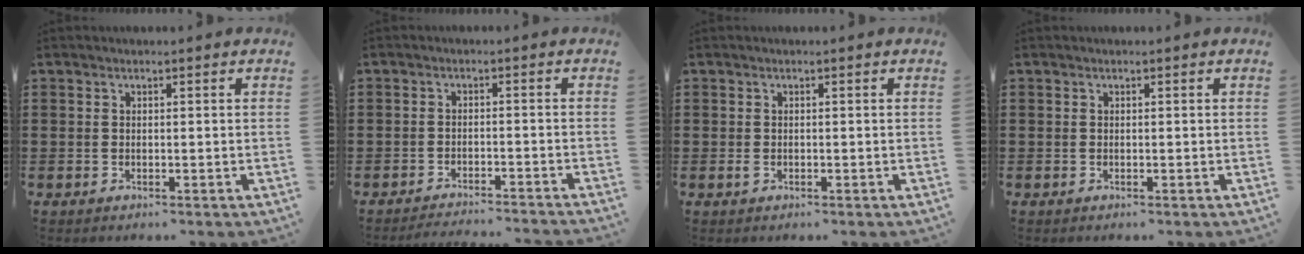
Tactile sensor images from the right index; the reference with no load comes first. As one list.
[{"total": 2.7, "force": [-2.6, -0.3, 0.0], "torque": [-0.004, 0.000, -0.056]}, {"total": 0.6, "force": [-0.1, 0.4, 0.5], "torque": [-0.018, -0.004, -0.003]}, {"total": 0.0}]